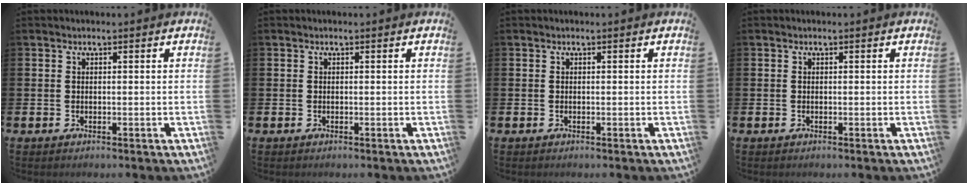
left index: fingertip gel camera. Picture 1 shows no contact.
{"total": 0.0}
{"total": 0.0}
{"total": 0.0}